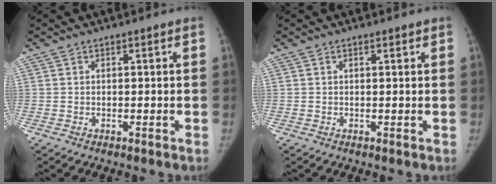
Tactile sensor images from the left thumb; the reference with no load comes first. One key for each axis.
{"total": 0.5, "fx": 0.4, "fy": 0.2, "fz": 0.3, "tx": -0.005, "ty": -0.003, "tz": 0.006}